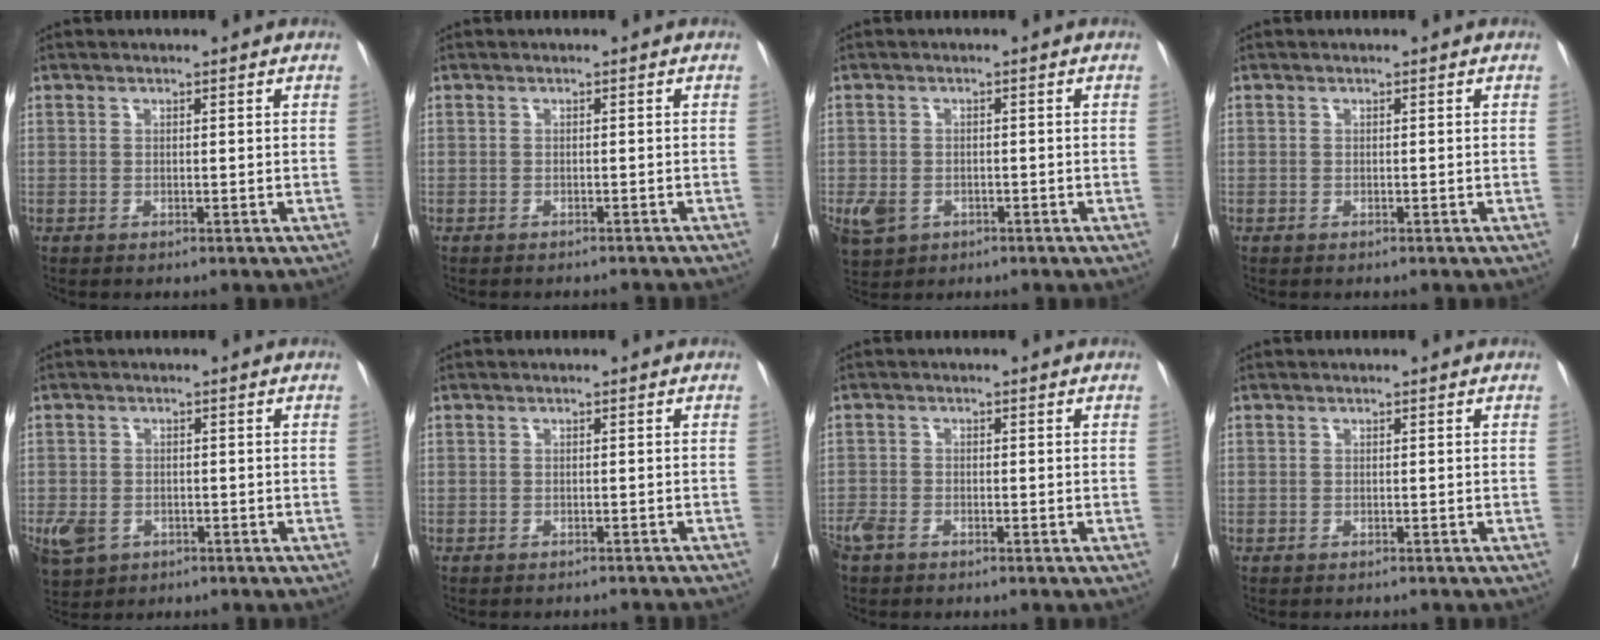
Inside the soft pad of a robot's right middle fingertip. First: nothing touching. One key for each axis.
{"total": 4.7, "fx": -4.6, "fy": 0.7, "fz": 1.1, "tx": -0.014, "ty": -0.009, "tz": -0.050}
{"total": 6.2, "fx": -2.8, "fy": 4.8, "fz": 2.7, "tx": -0.067, "ty": -0.007, "tz": -0.038}
{"total": 0.0}
{"total": 7.8, "fx": -3.6, "fy": 5.9, "fz": 3.6, "tx": -0.094, "ty": -0.008, "tz": -0.052}
{"total": 6.1, "fx": -5.9, "fy": 0.9, "fz": 1.3, "tx": -0.014, "ty": -0.007, "tz": -0.062}
{"total": 3.8, "fx": -2.9, "fy": 1.7, "fz": 1.9, "tx": -0.042, "ty": -0.005, "tz": -0.057}
{"total": 1.2, "fx": -1.2, "fy": 0.2, "fz": 0.3, "tx": -0.007, "ty": -0.002, "tz": -0.017}